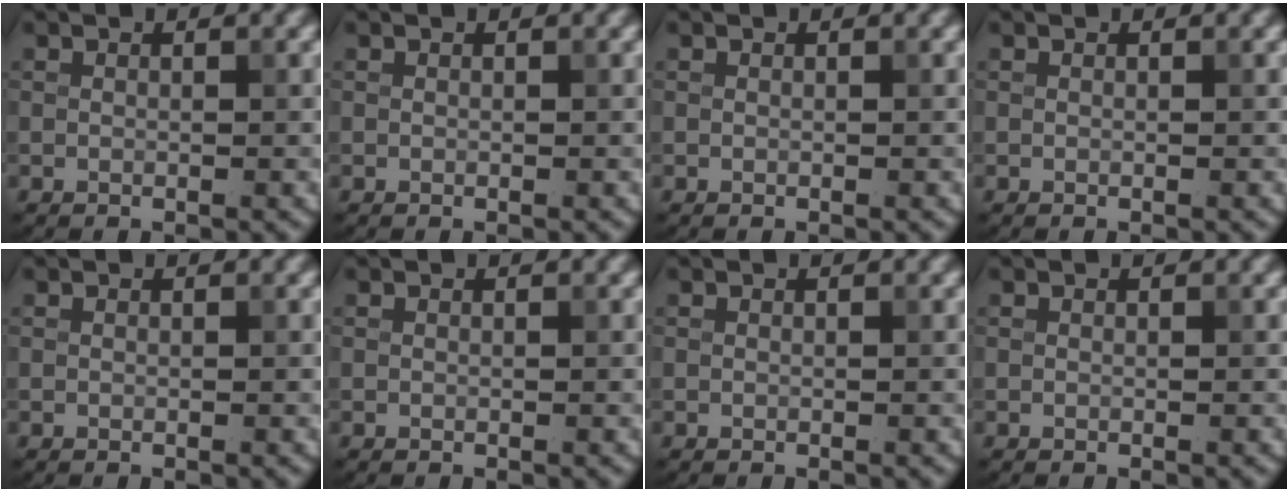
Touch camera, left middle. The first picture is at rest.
{"total": 0.0}
{"total": 0.0}
{"total": 0.0}
{"total": 0.0}
{"total": 0.0}
{"total": 0.0}
{"total": 0.0}